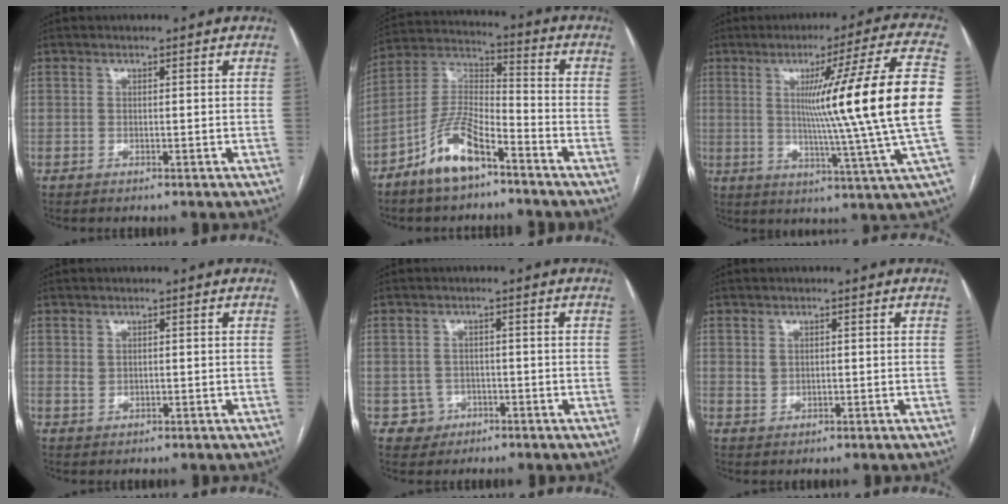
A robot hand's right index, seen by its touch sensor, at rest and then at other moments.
{"total": 10.4, "force": [-6.8, 3.2, 7.2], "torque": [-0.153, 0.004, -0.131]}
{"total": 20.3, "force": [1.4, -2.9, 20.0], "torque": [-0.281, -0.010, 0.006]}
{"total": 1.1, "force": [0.3, 0.9, 0.7], "torque": [-0.015, 0.000, 0.008]}
{"total": 3.4, "force": [-1.1, 3.2, -0.3], "torque": [0.018, 0.015, -0.014]}
{"total": 1.5, "force": [0.3, 1.2, 0.7], "torque": [-0.016, 0.001, 0.009]}